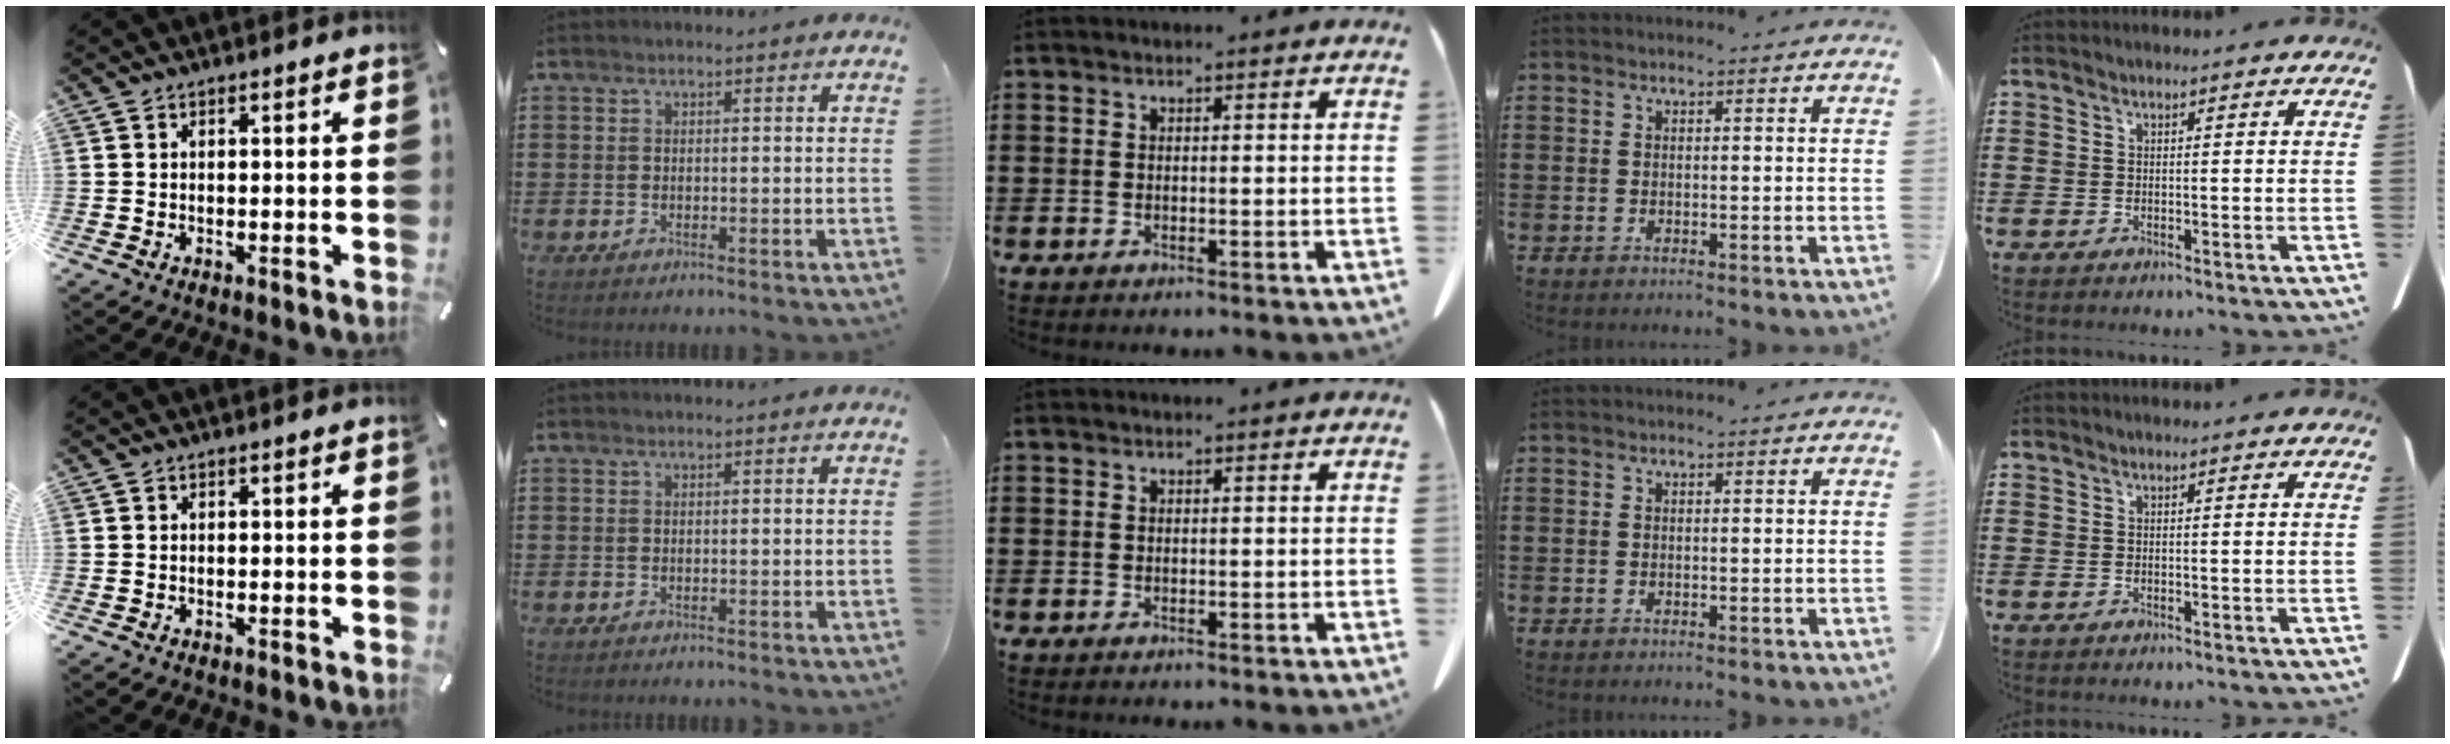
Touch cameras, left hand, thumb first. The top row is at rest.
{}